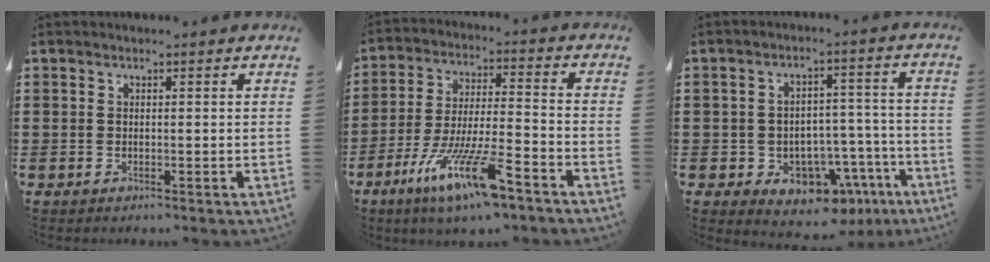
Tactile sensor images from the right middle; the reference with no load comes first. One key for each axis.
{"total": 12.4, "fx": -7.8, "fy": 1.8, "fz": 9.4, "tx": -0.189, "ty": 0.001, "tz": -0.149}
{"total": 6.0, "fx": -4.1, "fy": 3.9, "fz": 2.1, "tx": -0.045, "ty": 0.023, "tz": -0.073}